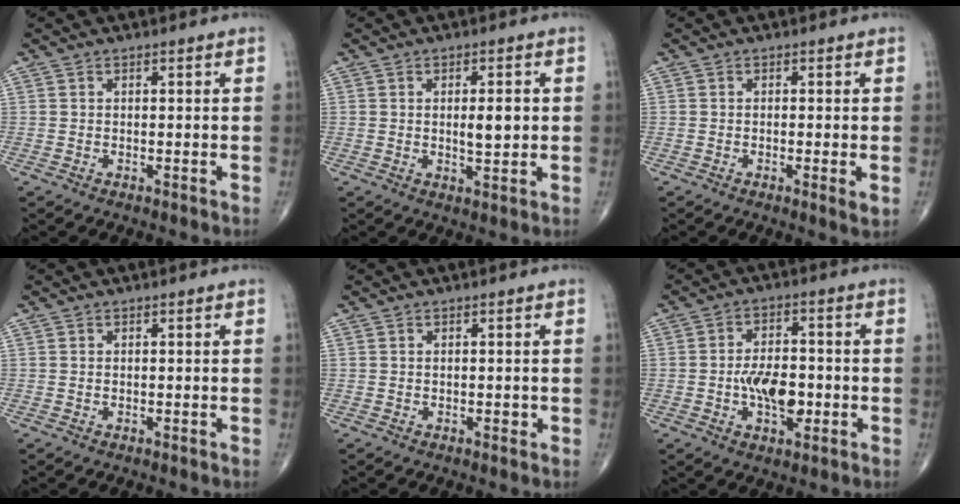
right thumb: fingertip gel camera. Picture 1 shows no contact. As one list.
[{"total": 4.8, "force": [0.4, 1.7, 4.4], "torque": [-0.063, -0.006, 0.008]}, {"total": 2.2, "force": [-0.4, 0.3, 2.1], "torque": [-0.042, -0.009, -0.010]}, {"total": 0.0}, {"total": 0.8, "force": [-0.1, 0.5, 0.7], "torque": [-0.007, 0.000, -0.003]}, {"total": 8.8, "force": [-1.7, 4.8, 7.2], "torque": [-0.108, 0.014, -0.028]}]